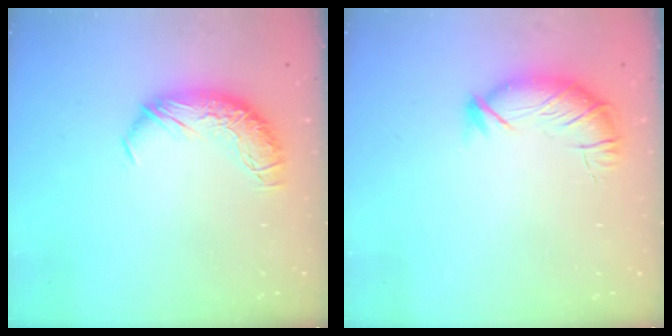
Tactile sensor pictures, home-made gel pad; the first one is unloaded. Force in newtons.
{"total": 3.5, "press": 3.4, "slide": 0.9}